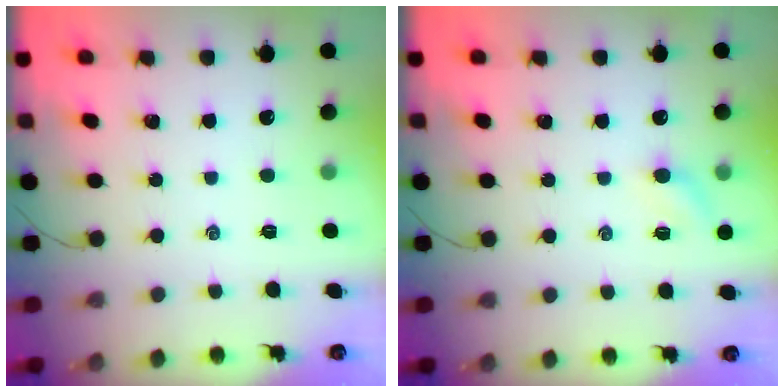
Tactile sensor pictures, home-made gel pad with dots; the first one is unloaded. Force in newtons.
{"total": 5.4, "press": 5.2, "slide": 1.2}